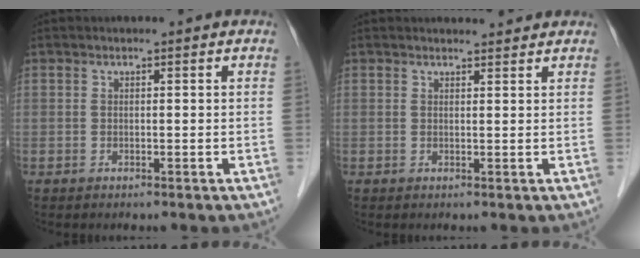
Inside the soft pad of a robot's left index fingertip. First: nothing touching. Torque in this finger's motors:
{"motor_torque": [0.66, -1.01, 0.00, 0.00]}